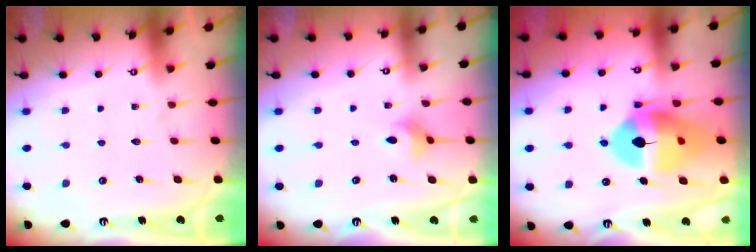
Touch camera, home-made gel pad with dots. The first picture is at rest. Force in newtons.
{"total": 2.8, "press": 2.8, "slide": 0.2}
{"total": 17.2, "press": 17.1, "slide": 2.2}